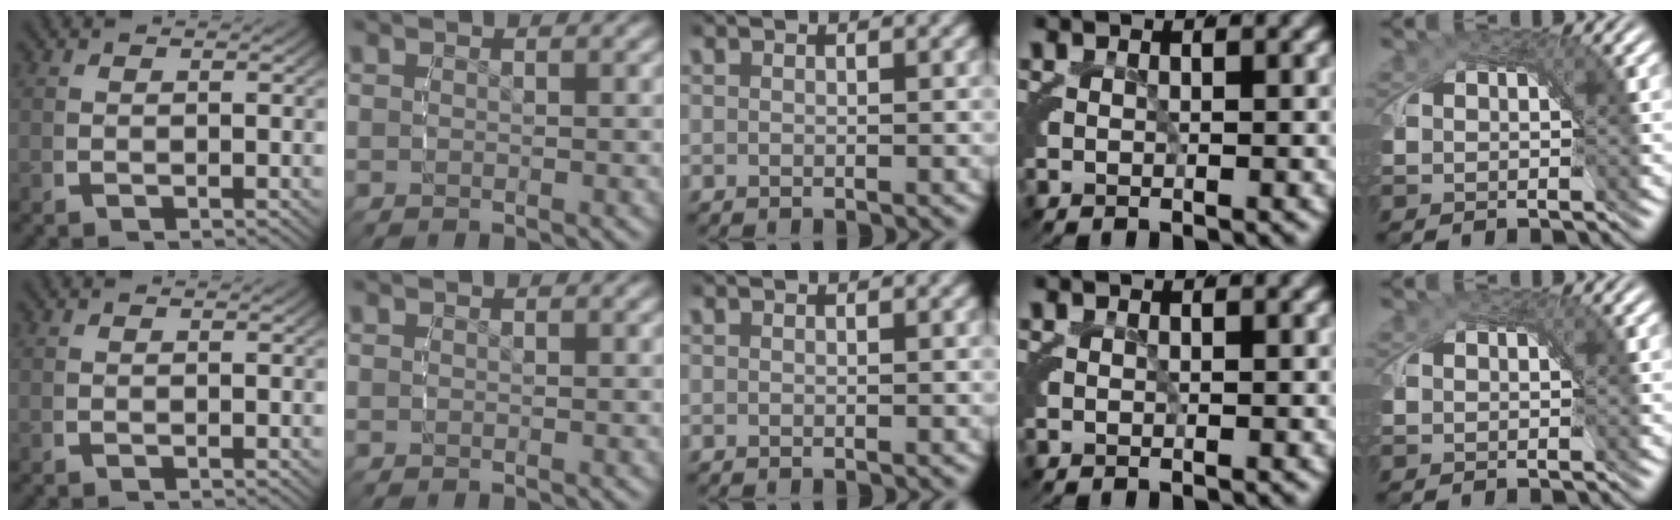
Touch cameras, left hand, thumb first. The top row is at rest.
{}